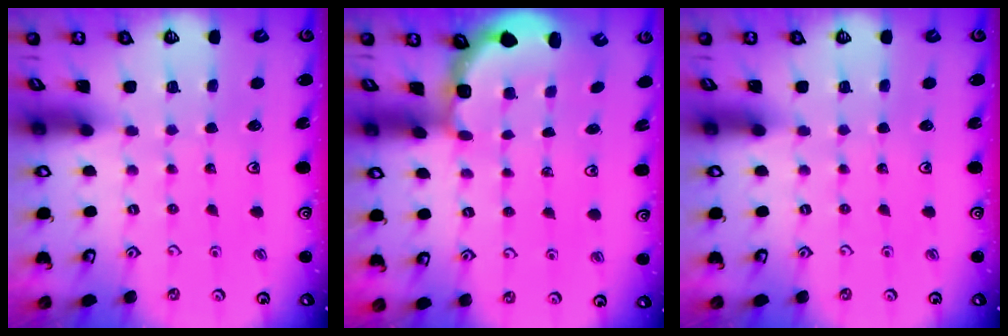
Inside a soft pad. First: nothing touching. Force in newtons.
{"total": 2.8, "press": 2.5, "slide": 1.4}
{"total": 0.0}